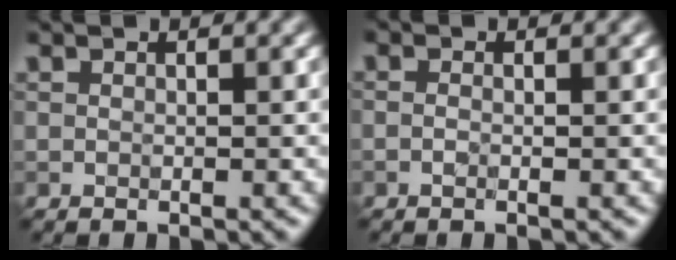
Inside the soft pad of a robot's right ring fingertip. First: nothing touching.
{"total": 0.7, "force": [-0.1, 0.2, 0.6], "torque": [-0.011, -0.008, -0.010]}